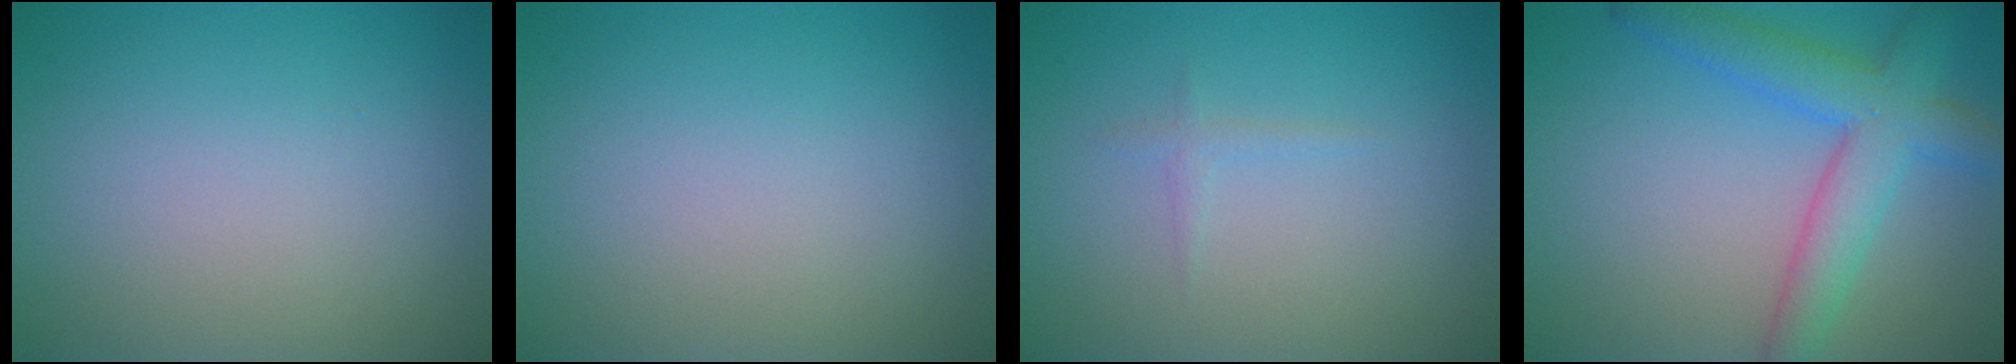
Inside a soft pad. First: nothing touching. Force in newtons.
{"total": 0.0}
{"total": 0.7, "press": 0.7, "slide": 0.0}
{"total": 5.7, "press": 5.7, "slide": 0.2}